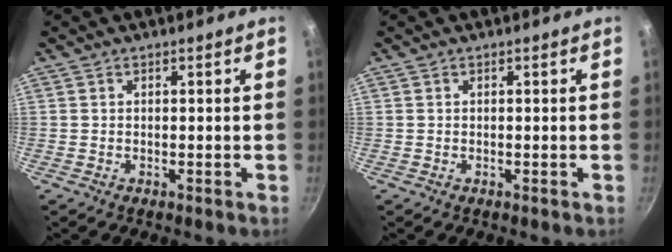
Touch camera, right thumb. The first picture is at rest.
{"total": 0.0}